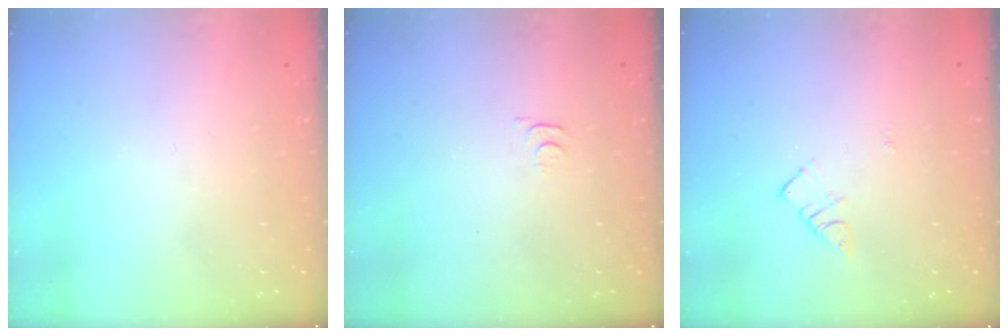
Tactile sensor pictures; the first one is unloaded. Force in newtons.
{"total": 3.1, "press": 3.1, "slide": 0.5}
{"total": 3.9, "press": 3.8, "slide": 0.4}